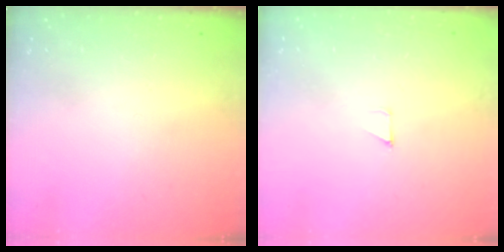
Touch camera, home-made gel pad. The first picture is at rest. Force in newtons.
{"total": 2.6, "press": 2.6, "slide": 0.2}